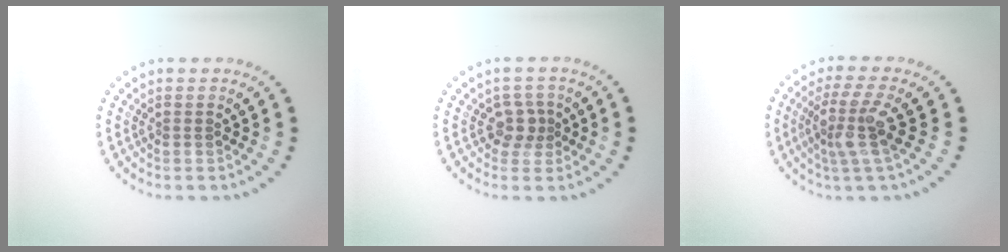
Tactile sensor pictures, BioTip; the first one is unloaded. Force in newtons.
{"total": 2.0, "press": 1.6, "slide": 1.1}
{"total": 3.7, "press": 2.9, "slide": 2.3}